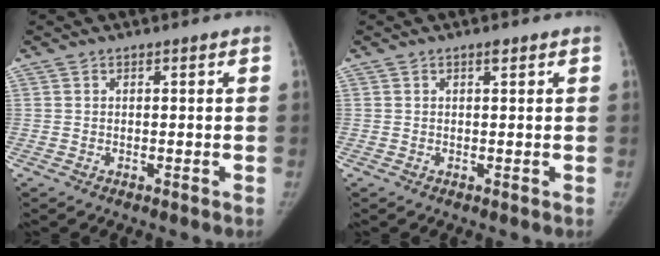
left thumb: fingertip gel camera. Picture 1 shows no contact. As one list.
[{"total": 0.9, "force": [0.6, 0.3, 0.6], "torque": [-0.010, -0.002, 0.009]}]